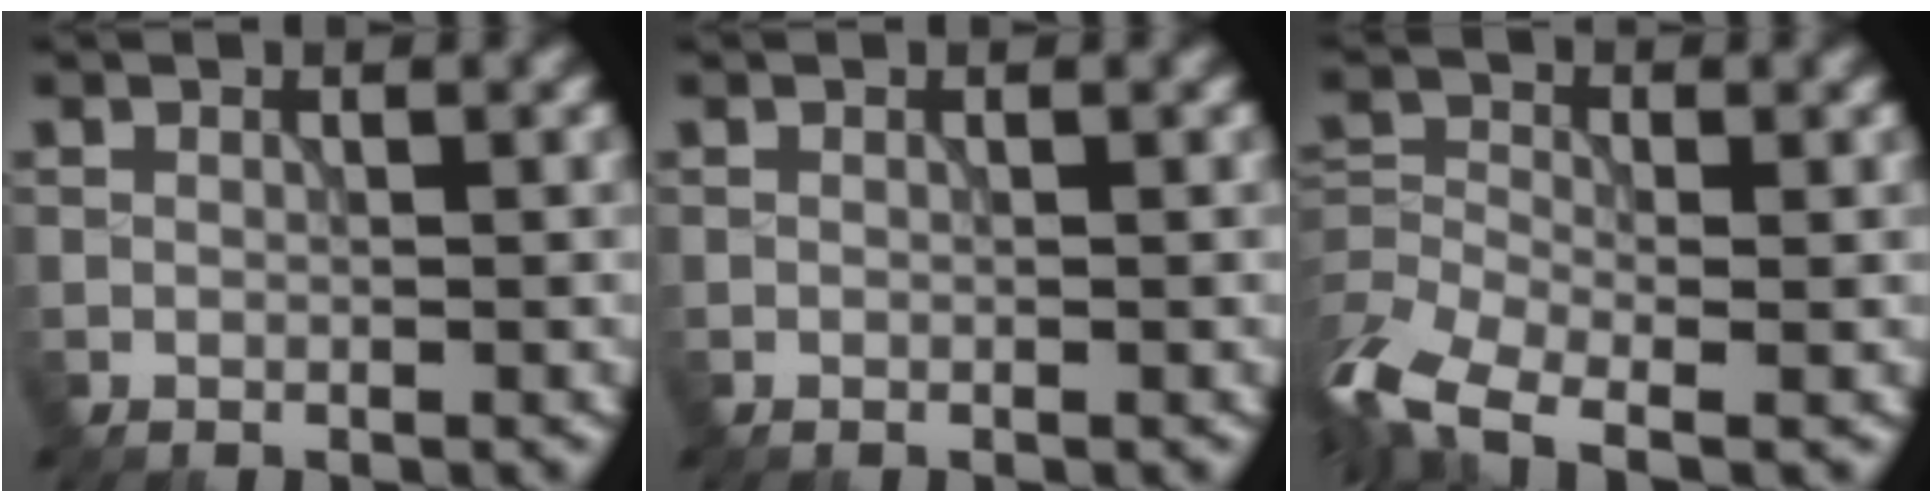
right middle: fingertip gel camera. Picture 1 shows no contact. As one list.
[{"total": 0.0}, {"total": 7.6, "force": [-4.2, 3.6, 5.2], "torque": [-0.113, -0.010, -0.095]}]